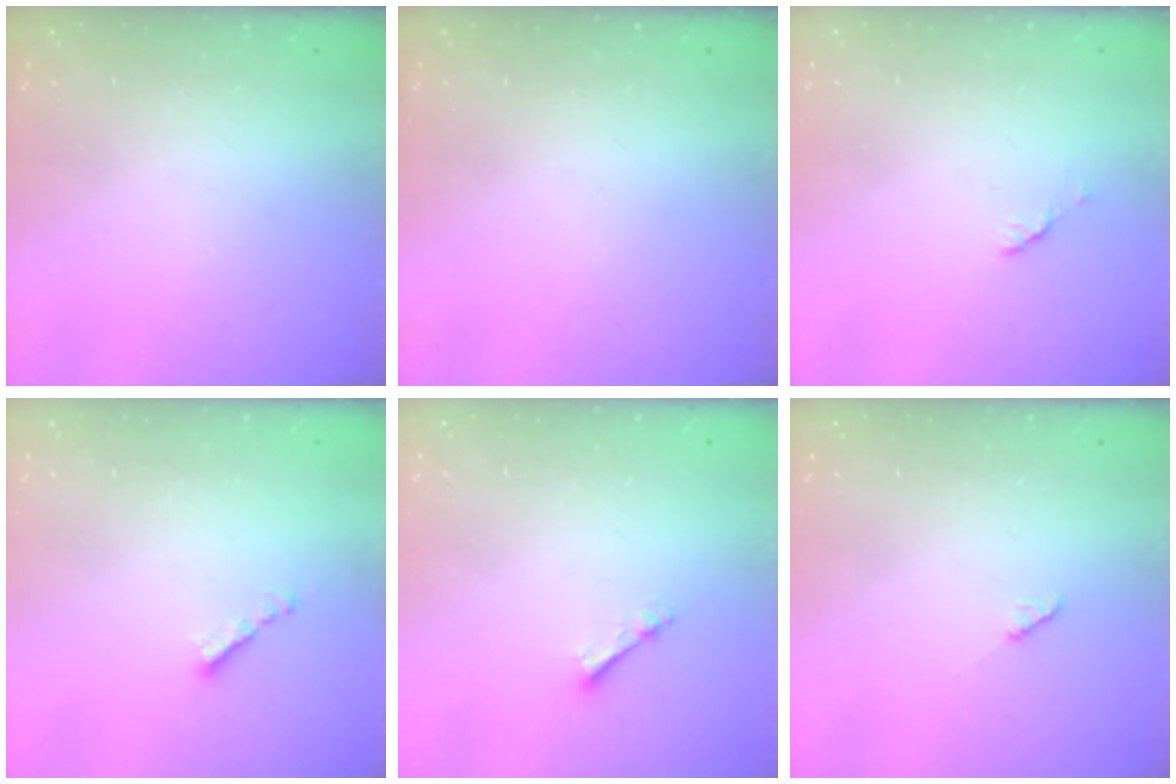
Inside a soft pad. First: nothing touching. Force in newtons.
{"total": 0.0}
{"total": 2.8, "press": 2.7, "slide": 0.4}
{"total": 2.1, "press": 2.0, "slide": 0.7}
{"total": 2.7, "press": 2.7, "slide": 0.4}
{"total": 2.2, "press": 2.2, "slide": 0.3}